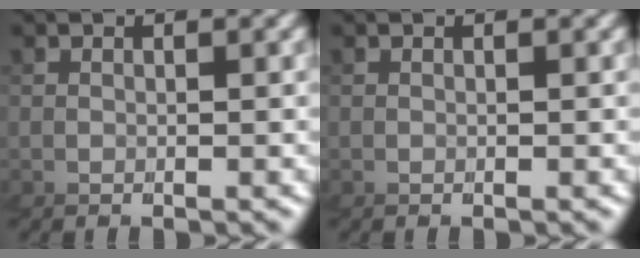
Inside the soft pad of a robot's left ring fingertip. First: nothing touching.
{"total": 0.0}